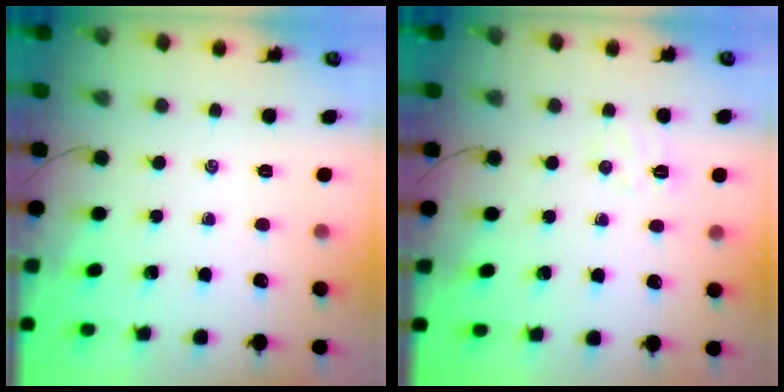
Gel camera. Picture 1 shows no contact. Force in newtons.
{"total": 4.2, "press": 4.1, "slide": 1.0}